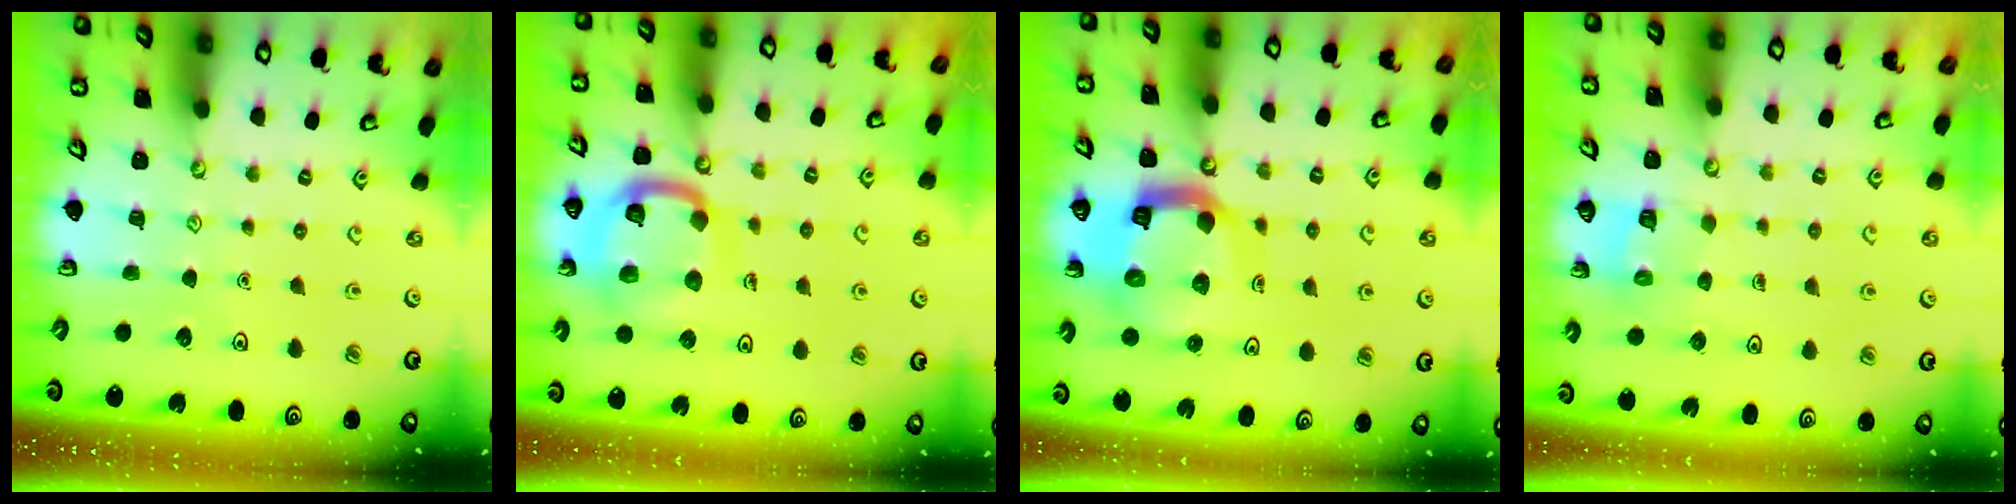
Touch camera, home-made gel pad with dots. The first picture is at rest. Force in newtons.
{"total": 15.6, "press": 15.5, "slide": 1.6}
{"total": 16.1, "press": 15.9, "slide": 2.0}
{"total": 3.2, "press": 3.2, "slide": 0.2}